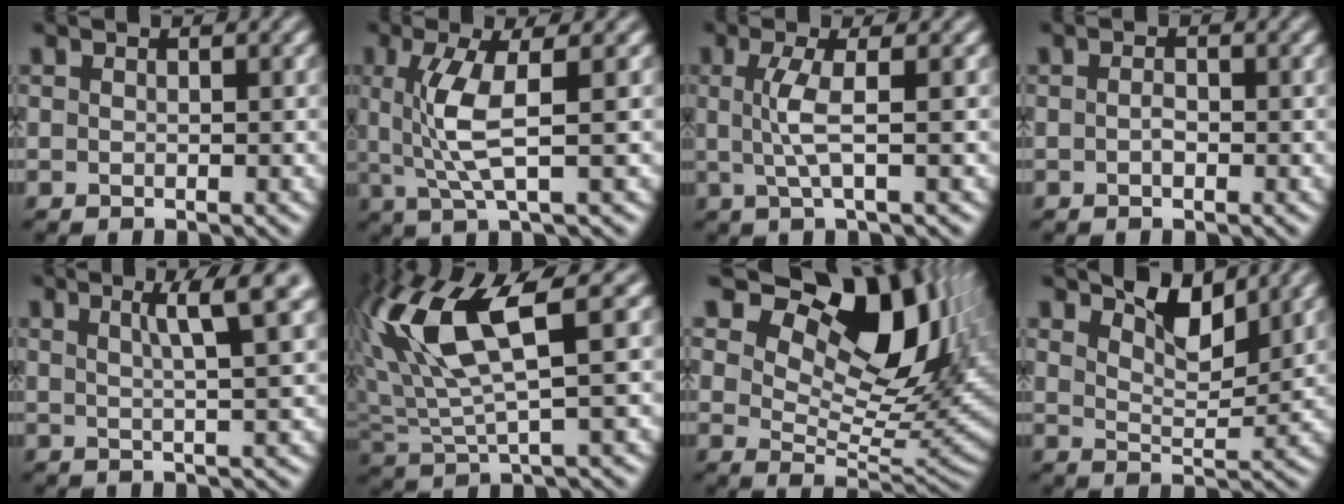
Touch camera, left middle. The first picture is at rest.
{"total": 4.4, "force": [0.8, 0.9, 4.2], "torque": [-0.098, 0.003, 0.020]}
{"total": 2.8, "force": [0.4, 0.5, 2.7], "torque": [-0.060, 0.006, 0.007]}
{"total": 0.6, "force": [-0.1, 0.3, 0.5], "torque": [-0.011, 0.005, -0.003]}
{"total": 4.4, "force": [2.4, 0.5, 3.6], "torque": [-0.041, 0.015, 0.036]}
{"total": 9.1, "force": [4.1, 2.6, 7.7], "torque": [-0.168, 0.015, 0.079]}
{"total": 12.6, "force": [7.5, 6.2, 8.1], "torque": [-0.119, 0.011, 0.124]}
{"total": 4.3, "force": [3.6, 1.0, 2.1], "torque": [-0.040, 0.004, 0.061]}